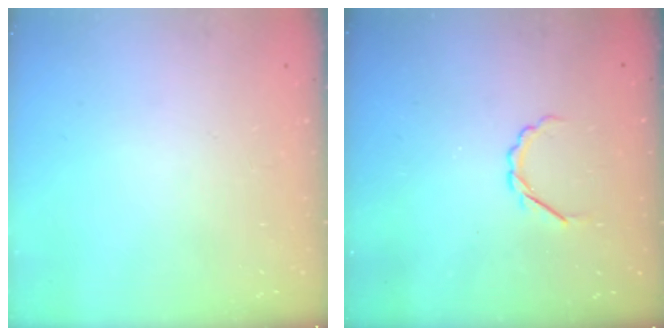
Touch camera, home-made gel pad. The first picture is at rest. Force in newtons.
{"total": 2.5, "press": 2.4, "slide": 0.8}